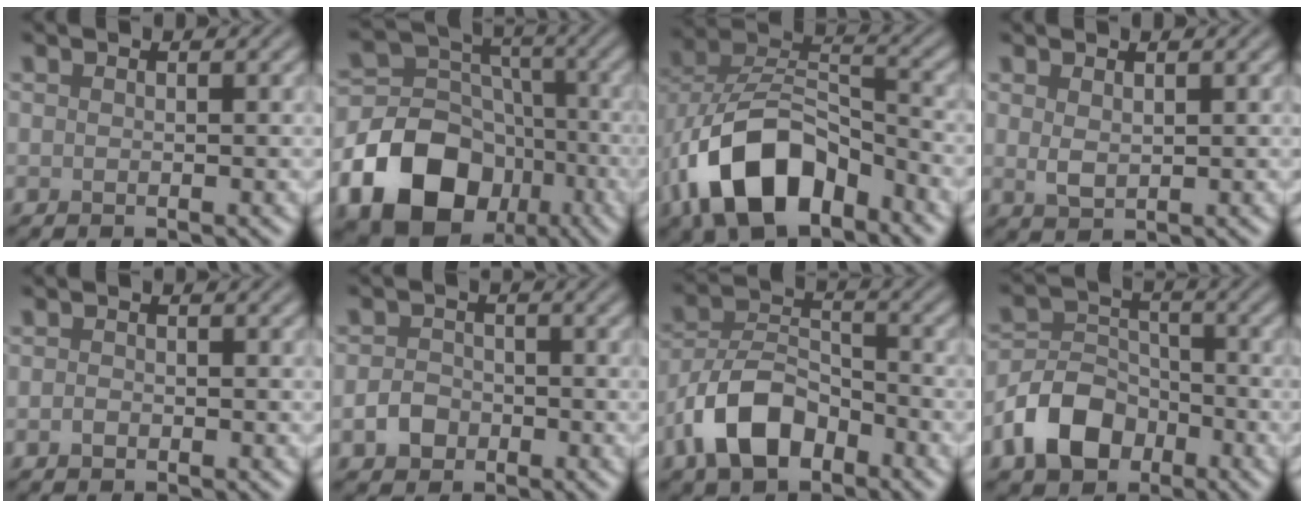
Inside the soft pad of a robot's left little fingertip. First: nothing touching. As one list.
[{"total": 15.5, "force": [-7.4, 11.9, 6.6], "torque": [-0.146, -0.029, -0.146]}, {"total": 10.4, "force": [-5.1, 5.7, 7.0], "torque": [-0.138, 0.011, -0.095]}, {"total": 1.6, "force": [0.7, 0.8, 1.2], "torque": [-0.026, -0.002, 0.017]}, {"total": 0.7, "force": [-0.3, 0.5, 0.4], "torque": [-0.008, -0.002, -0.008]}, {"total": 2.4, "force": [-1.0, 1.9, 1.0], "torque": [-0.016, 0.000, -0.024]}, {"total": 6.9, "force": [-3.8, 3.9, 4.3], "torque": [-0.077, 0.004, -0.079]}, {"total": 6.3, "force": [-3.3, 4.4, 3.0], "torque": [-0.054, -0.001, -0.074]}]